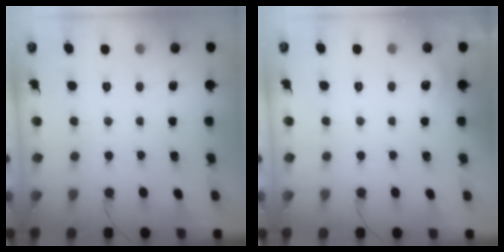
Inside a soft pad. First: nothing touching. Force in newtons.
{"total": 4.0, "press": 3.8, "slide": 1.2}